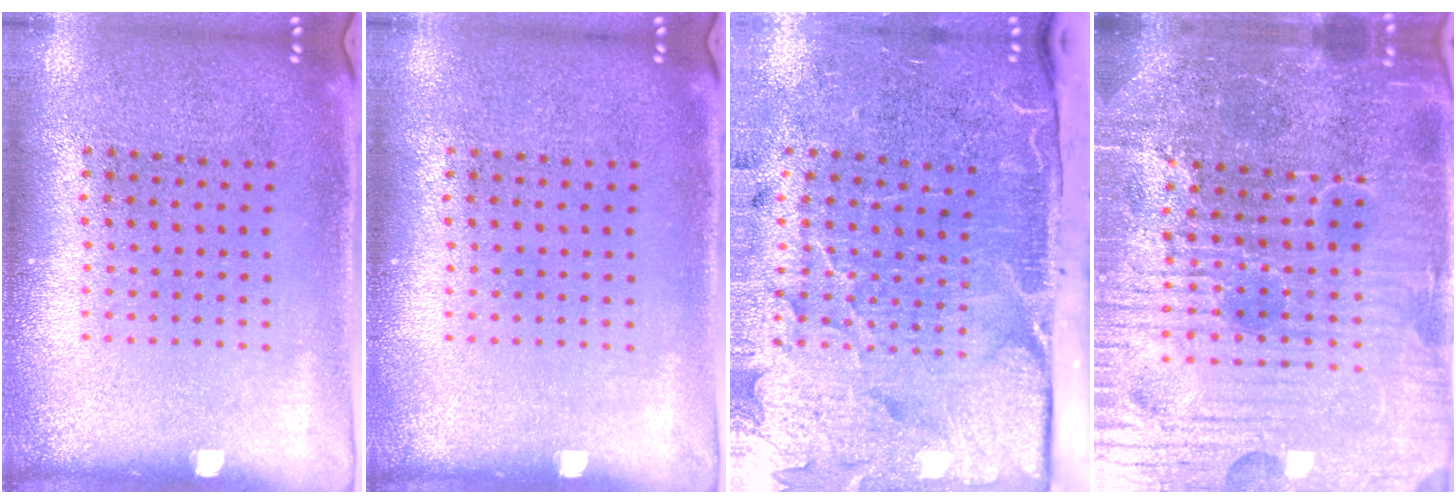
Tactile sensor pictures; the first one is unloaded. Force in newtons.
{"total": 0.0}
{"total": 5.1, "press": 3.8, "slide": 3.3}
{"total": 6.4, "press": 5.9, "slide": 2.5}